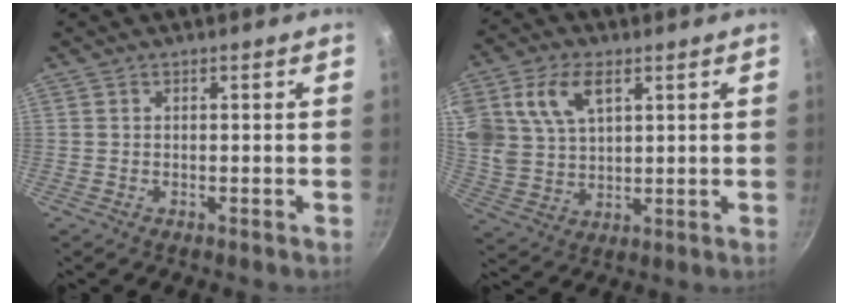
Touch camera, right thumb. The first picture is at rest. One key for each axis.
{"total": 13.7, "fx": 5.6, "fy": 8.7, "fz": 8.9, "tx": -0.170, "ty": -0.006, "tz": 0.113}